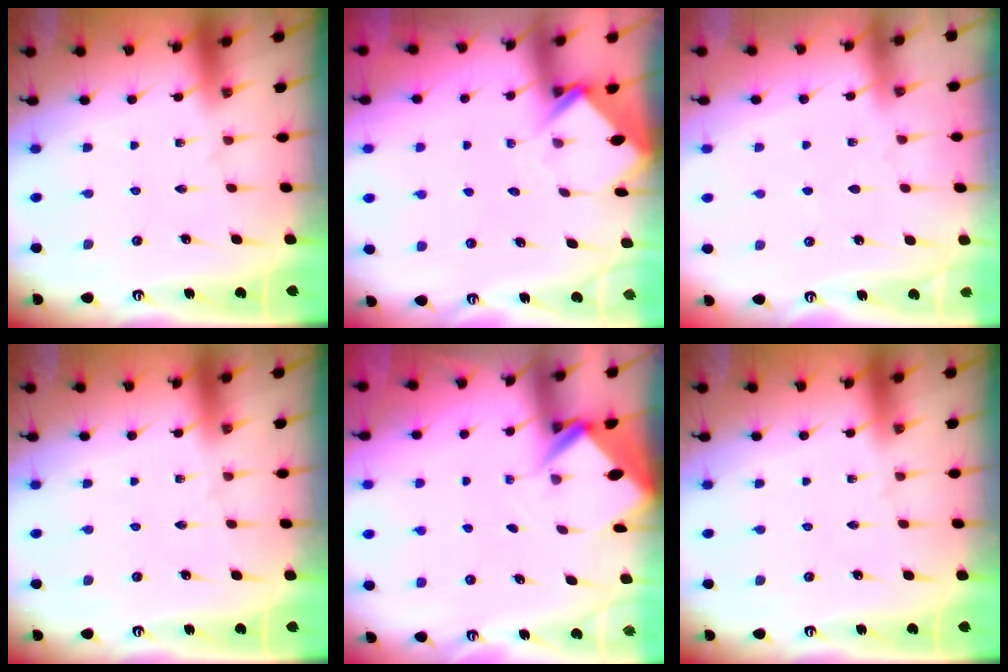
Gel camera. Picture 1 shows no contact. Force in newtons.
{"total": 3.8, "press": 3.8, "slide": 0.2}
{"total": 4.7, "press": 4.6, "slide": 0.6}
{"total": 0.0}
{"total": 2.8, "press": 2.8, "slide": 0.1}
{"total": 0.0}